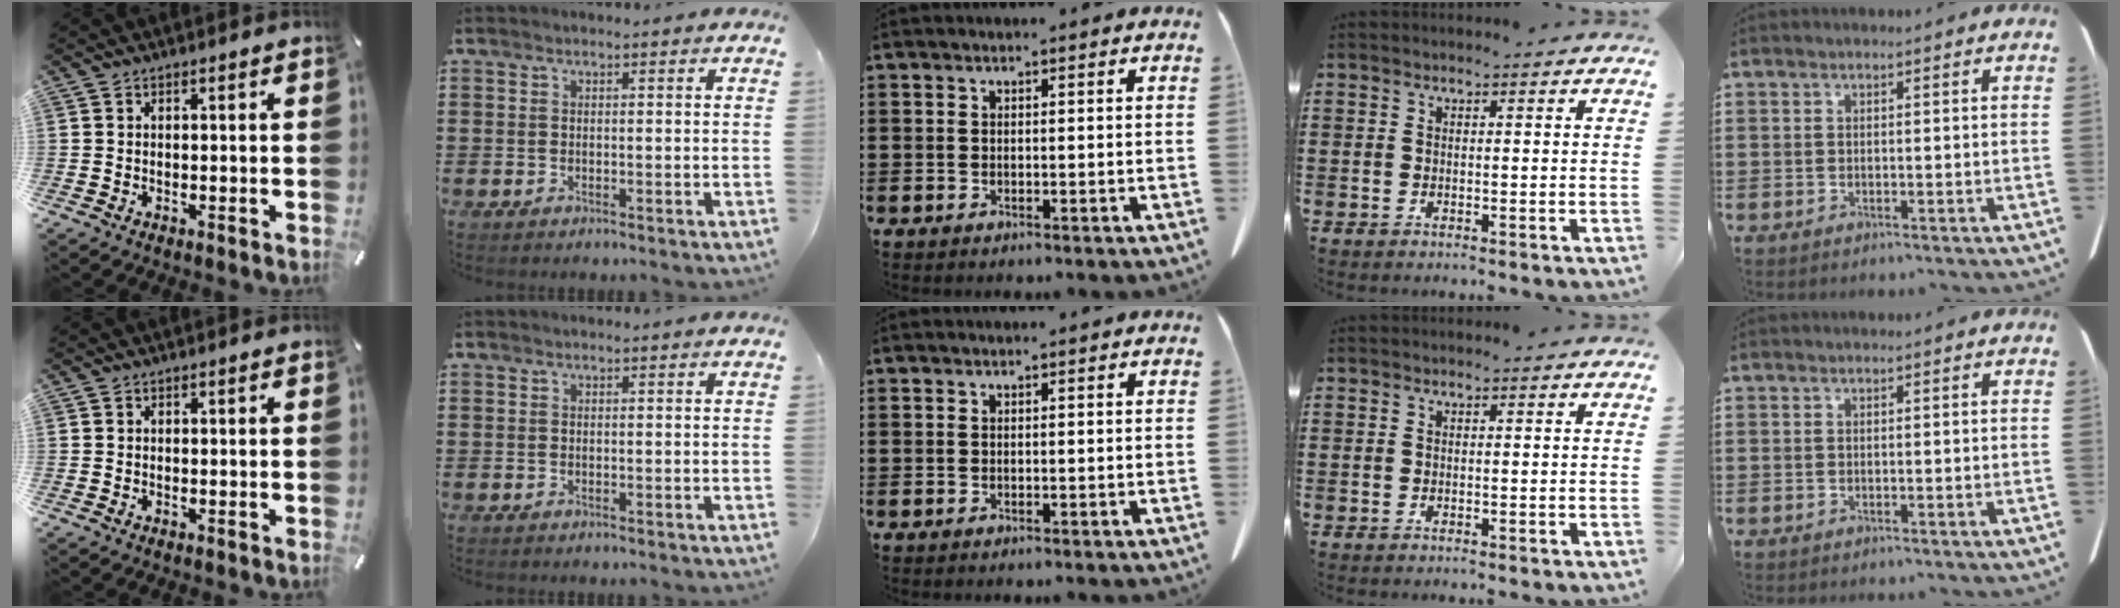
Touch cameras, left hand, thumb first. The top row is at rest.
{}